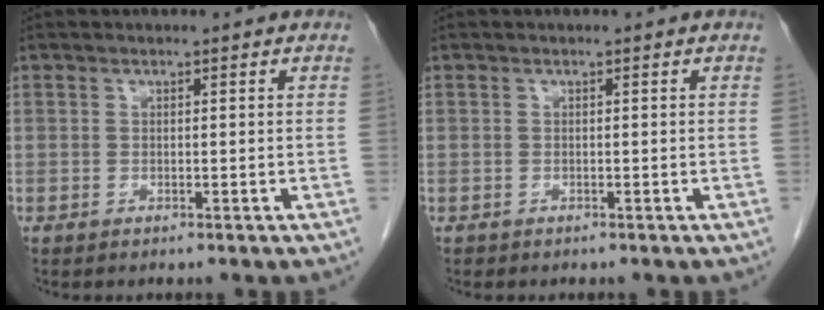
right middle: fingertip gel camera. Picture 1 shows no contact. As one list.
[{"total": 0.0}]